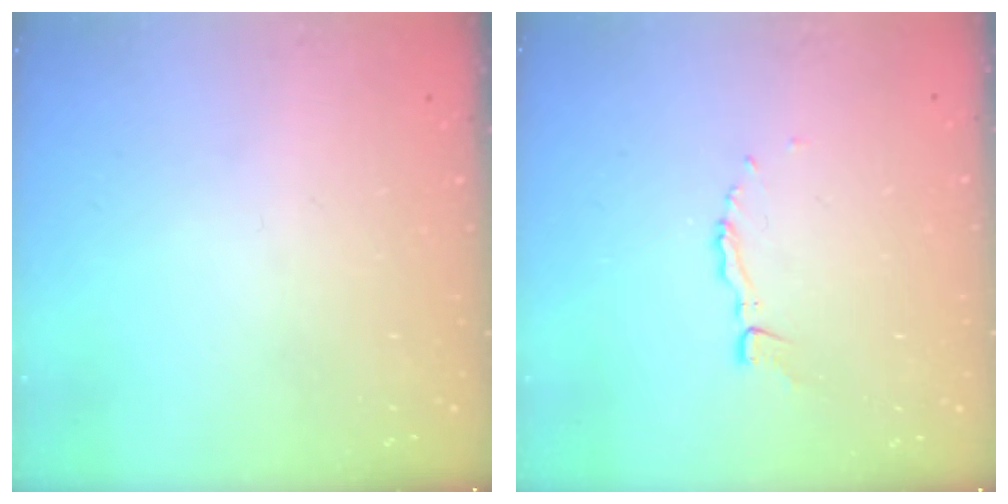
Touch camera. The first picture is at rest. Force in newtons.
{"total": 3.9, "press": 3.9, "slide": 0.3}